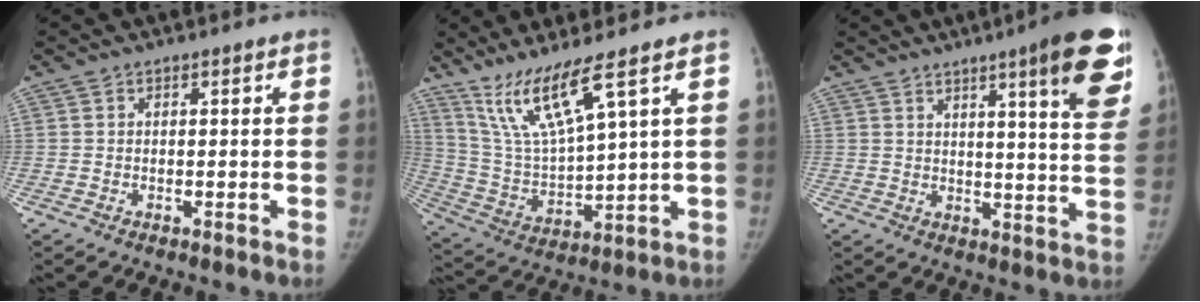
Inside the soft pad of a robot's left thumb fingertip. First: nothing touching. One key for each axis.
{"total": 11.7, "fx": 7.9, "fy": 0.4, "fz": 8.7, "tx": -0.178, "ty": -0.047, "tz": 0.175}
{"total": 15.6, "fx": 8.7, "fy": 2.1, "fz": 12.8, "tx": -0.142, "ty": -0.045, "tz": 0.108}